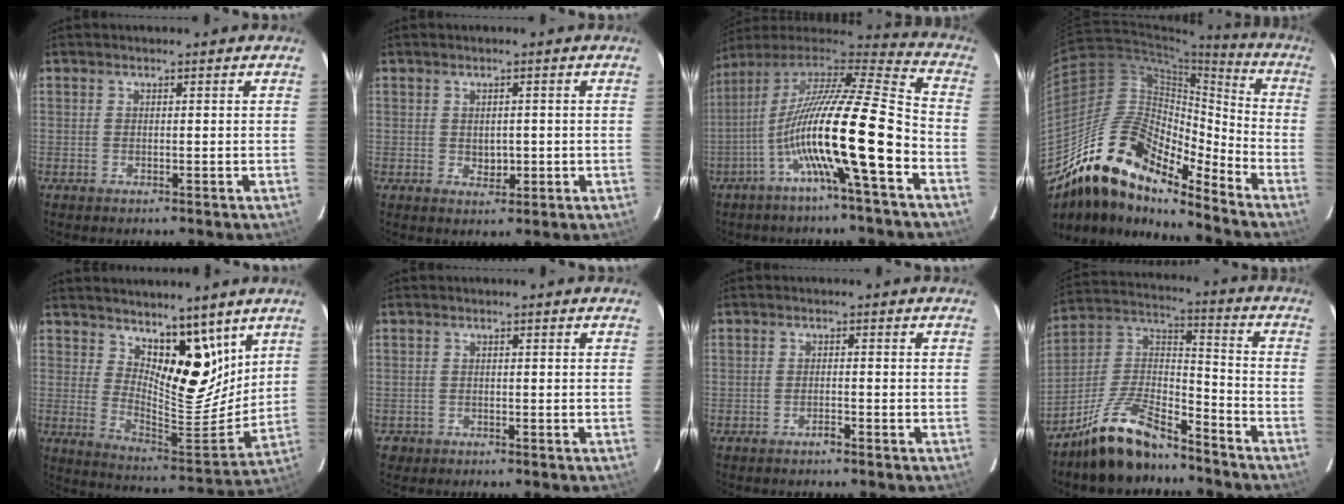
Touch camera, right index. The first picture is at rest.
{"total": 2.3, "force": [-0.1, 1.6, 1.6], "torque": [-0.024, -0.001, 0.004]}
{"total": 19.2, "force": [-6.4, 0.1, 18.1], "torque": [-0.327, 0.002, -0.122]}
{"total": 18.0, "force": [-13.7, 6.2, 10.0], "torque": [-0.161, 0.055, -0.239]}
{"total": 11.8, "force": [6.9, 4.8, 8.4], "torque": [-0.125, -0.012, 0.128]}
{"total": 1.5, "force": [-0.7, 1.3, -0.3], "torque": [-0.005, 0.005, -0.013]}
{"total": 1.1, "force": [-0.9, 0.1, 0.6], "torque": [-0.013, 0.001, -0.015]}
{"total": 12.3, "force": [-10.3, 3.3, 5.8], "torque": [-0.115, 0.025, -0.191]}